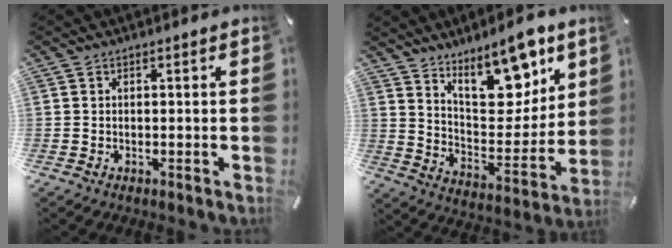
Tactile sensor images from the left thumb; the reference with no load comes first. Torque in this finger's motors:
{"motor_torque": [3.14, 1.87, 1.36, -1.41, 0.47]}